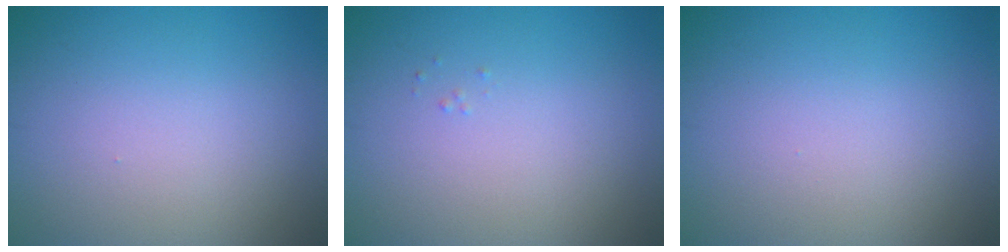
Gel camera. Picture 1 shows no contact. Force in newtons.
{"total": 0.0}
{"total": 0.0}